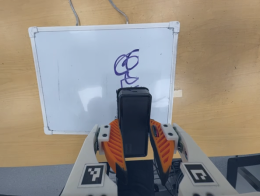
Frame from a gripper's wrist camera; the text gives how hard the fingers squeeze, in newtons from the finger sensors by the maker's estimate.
{"total": 7.3, "left": 6.1, "right": 8.5}